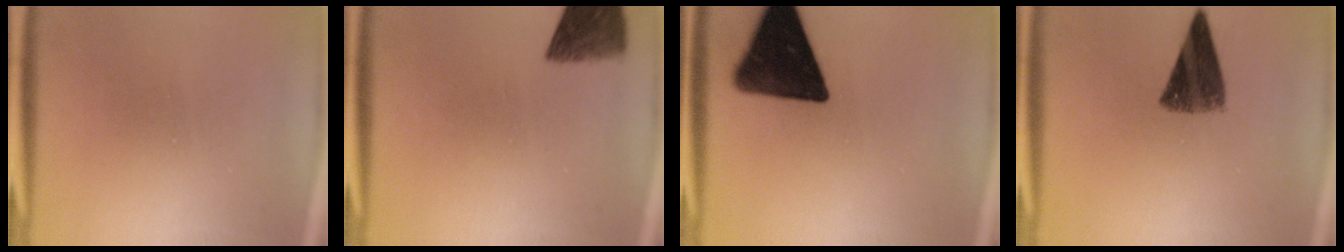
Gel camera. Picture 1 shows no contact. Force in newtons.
{"total": 7.4}
{"total": 16.8}
{"total": 8.8}